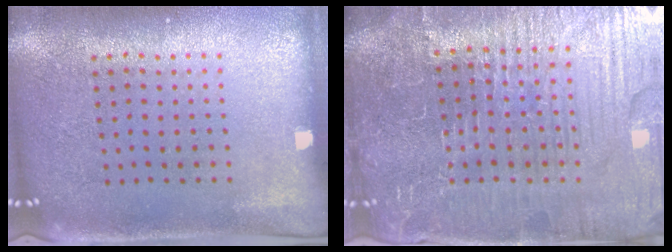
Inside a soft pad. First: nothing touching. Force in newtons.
{"total": 5.9, "press": 5.4, "slide": 2.4}